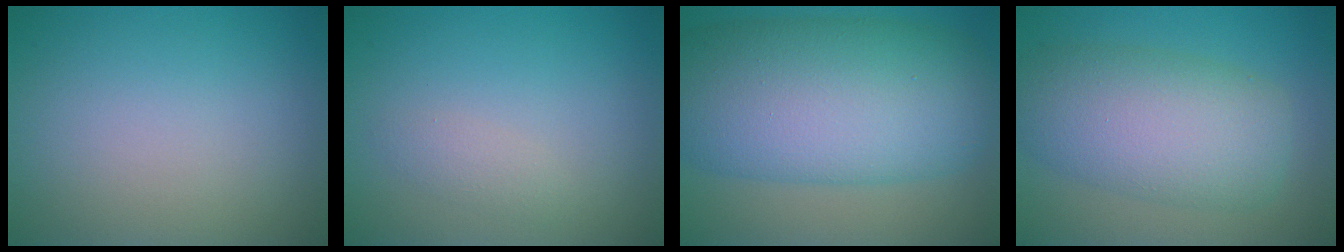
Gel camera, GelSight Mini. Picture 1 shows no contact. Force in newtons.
{"total": 1.2, "press": 1.2, "slide": 0.0}
{"total": 13.7, "press": 13.7, "slide": 0.2}
{"total": 7.8, "press": 7.8, "slide": 0.2}